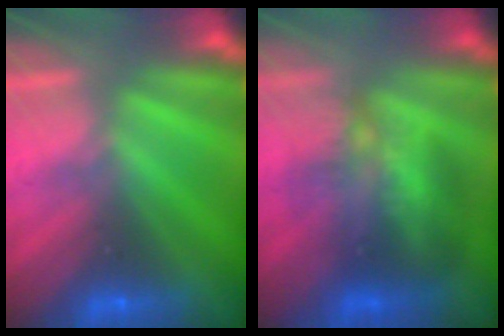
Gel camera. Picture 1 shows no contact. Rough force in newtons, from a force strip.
{"total": 3.6}